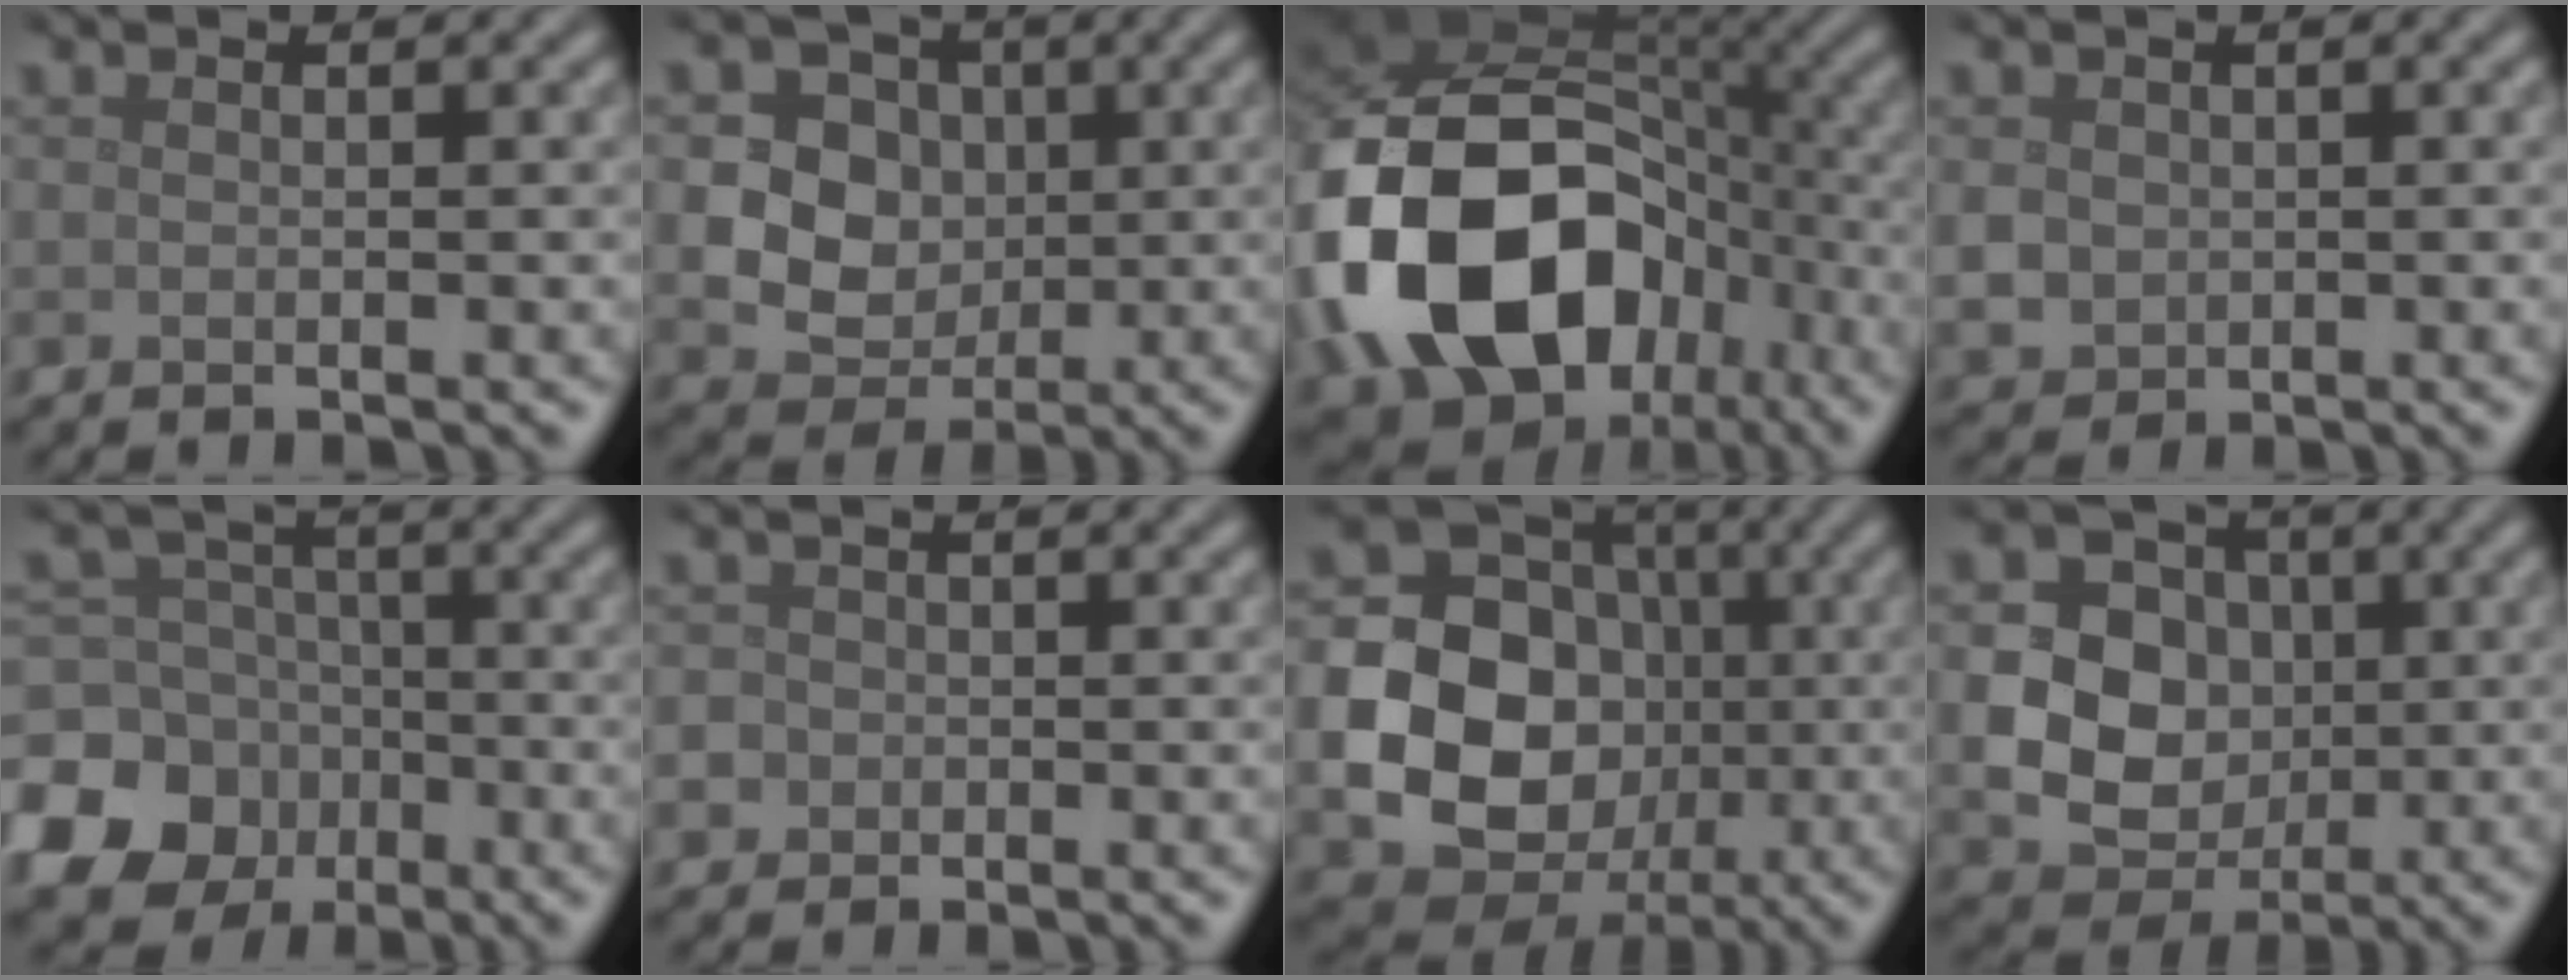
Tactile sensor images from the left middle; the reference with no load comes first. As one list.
[{"total": 6.9, "force": [0.8, 5.9, 3.6], "torque": [-0.059, 0.015, -0.002]}, {"total": 18.3, "force": [-5.9, 13.5, 10.9], "torque": [-0.231, -0.033, -0.095]}, {"total": 2.4, "force": [0.2, 2.2, 1.0], "torque": [-0.028, -0.006, 0.006]}, {"total": 13.6, "force": [-6.3, 11.6, 3.5], "torque": [-0.102, -0.050, -0.125]}, {"total": 3.6, "force": [-1.3, 3.2, 0.9], "torque": [-0.007, 0.002, -0.038]}, {"total": 15.4, "force": [-1.5, 13.5, 7.2], "torque": [-0.146, -0.020, -0.044]}, {"total": 8.1, "force": [0.0, 6.8, 4.4], "torque": [-0.078, 0.001, -0.006]}]